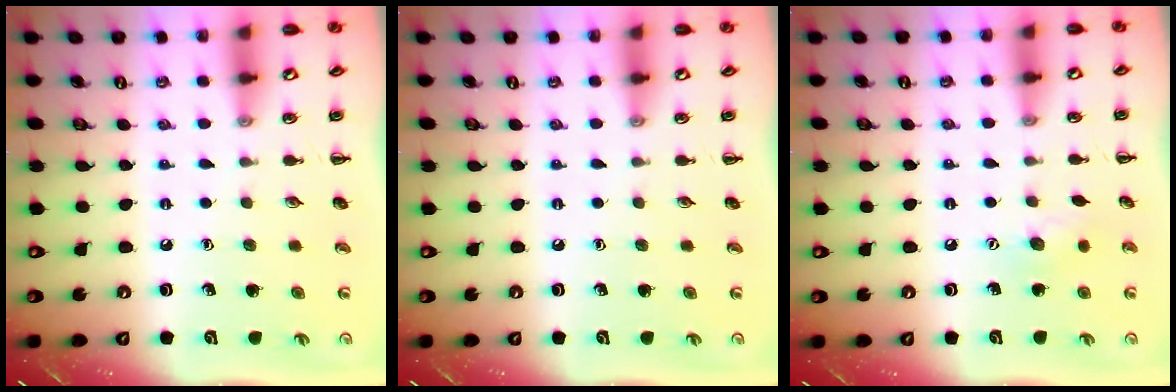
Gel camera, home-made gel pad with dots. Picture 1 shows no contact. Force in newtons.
{"total": 0.0}
{"total": 6.7, "press": 6.6, "slide": 1.0}